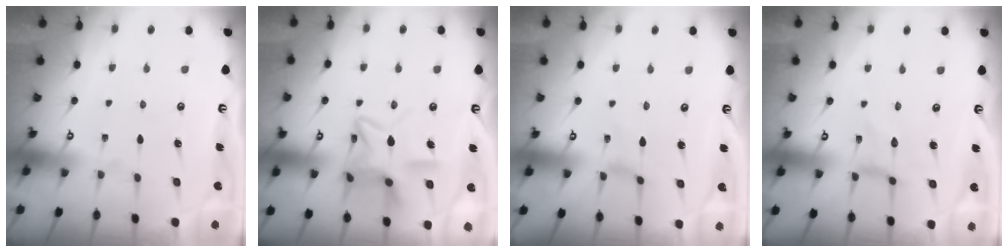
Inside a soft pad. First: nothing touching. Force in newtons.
{"total": 13.3, "press": 13.3, "slide": 1.2}
{"total": 0.0}
{"total": 0.0}